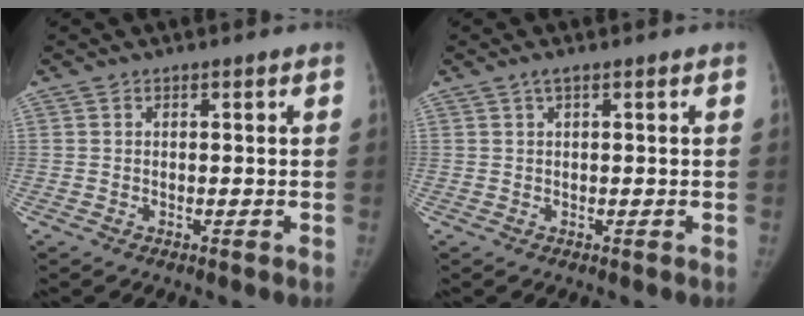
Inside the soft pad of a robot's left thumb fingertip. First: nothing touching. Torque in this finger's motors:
{"motor_torque": [-0.02, -0.05, 0.32, -0.24, 0.03]}